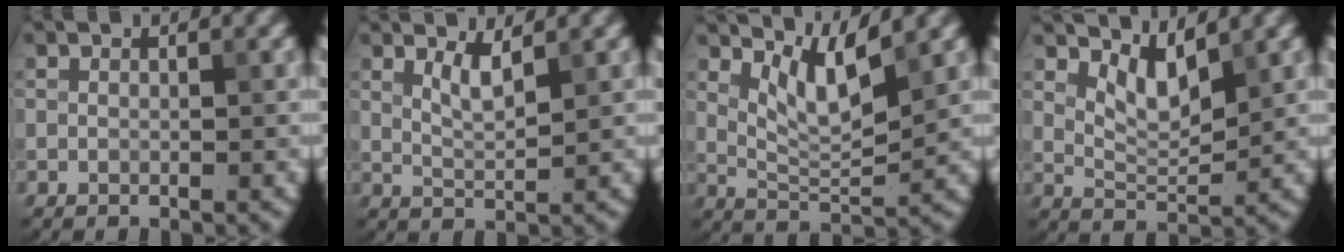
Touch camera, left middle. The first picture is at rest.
{"total": 2.1, "force": [1.4, 0.5, 1.5], "torque": [-0.027, -0.006, 0.028]}
{"total": 4.3, "force": [2.5, 1.0, 3.3], "torque": [-0.069, -0.011, 0.052]}
{"total": 3.2, "force": [2.1, 1.0, 2.1], "torque": [-0.044, -0.010, 0.041]}